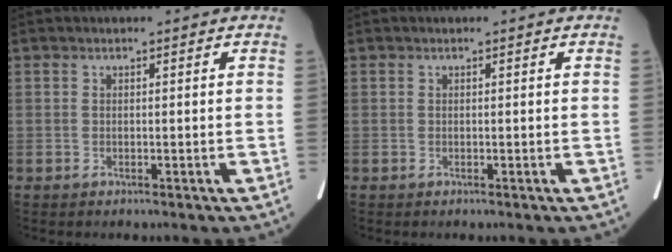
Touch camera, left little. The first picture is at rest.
{"total": 0.0}